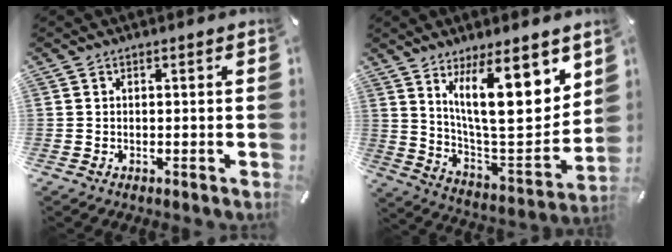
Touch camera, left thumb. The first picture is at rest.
{"total": 19.8, "force": [10.1, 6.8, 15.6], "torque": [-0.250, -0.065, 0.162]}